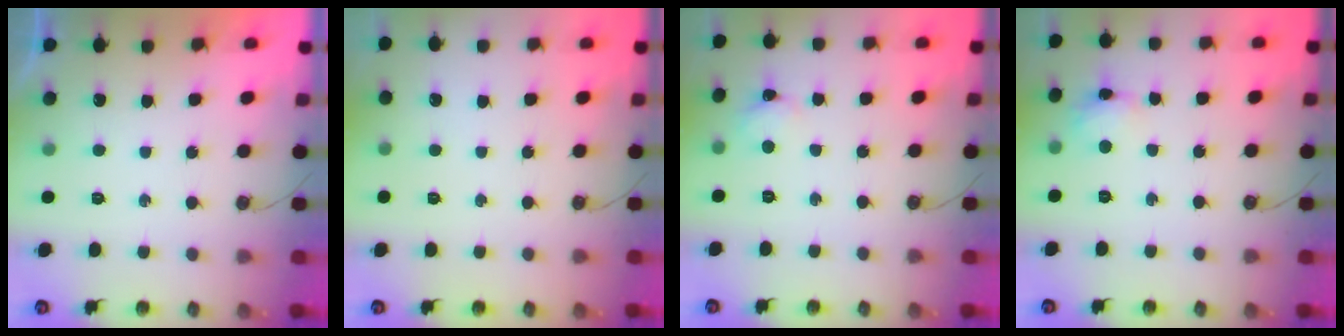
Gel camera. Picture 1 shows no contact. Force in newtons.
{"total": 0.0}
{"total": 3.0, "press": 3.0, "slide": 0.4}
{"total": 6.5, "press": 6.4, "slide": 0.6}